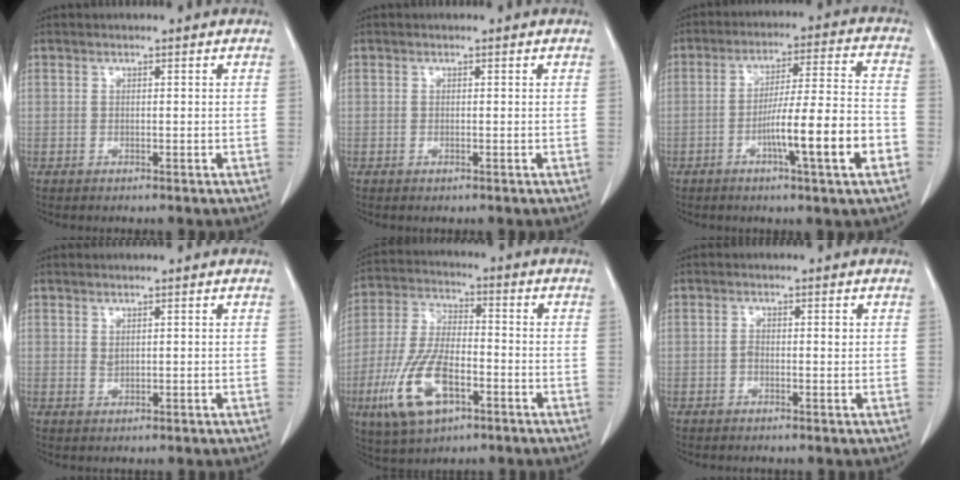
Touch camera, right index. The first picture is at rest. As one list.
[{"total": 0.0}, {"total": 12.9, "force": [-4.7, 0.0, 12.0], "torque": [-0.192, 0.004, -0.074]}, {"total": 0.6, "force": [0.3, 0.2, 0.4], "torque": [-0.008, -0.004, 0.007]}, {"total": 13.0, "force": [-5.4, 5.5, 10.5], "torque": [-0.229, -0.003, -0.097]}, {"total": 1.5, "force": [-0.1, 0.6, 1.4], "torque": [-0.023, 0.004, -0.001]}]